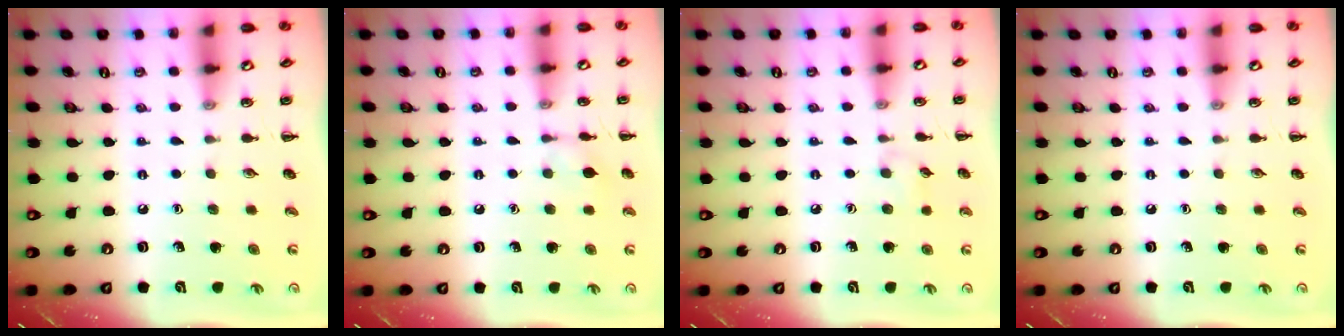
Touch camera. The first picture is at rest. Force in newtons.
{"total": 5.5, "press": 5.3, "slide": 1.4}
{"total": 3.9, "press": 3.6, "slide": 1.5}
{"total": 0.0}